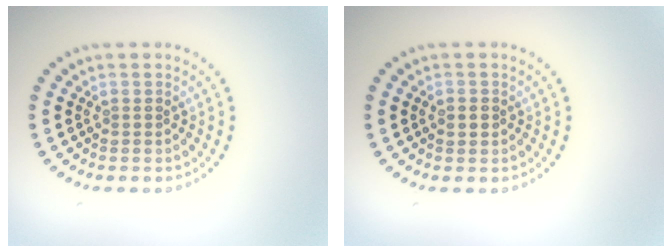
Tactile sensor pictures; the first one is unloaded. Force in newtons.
{"total": 1.1, "press": 1.1, "slide": 0.2}